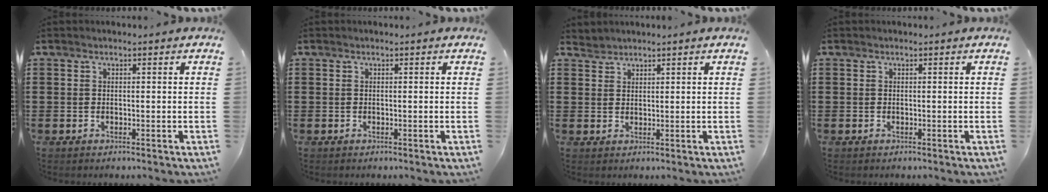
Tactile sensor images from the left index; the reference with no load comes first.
{"total": 0.0}
{"total": 1.8, "force": [1.5, 0.8, -0.3], "torque": [0.000, 0.002, 0.032]}
{"total": 0.0}